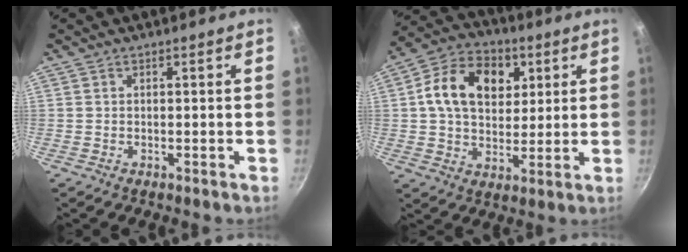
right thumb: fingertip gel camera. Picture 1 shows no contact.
{"total": 15.4, "force": [3.8, 10.9, 10.2], "torque": [-0.147, 0.005, 0.059]}